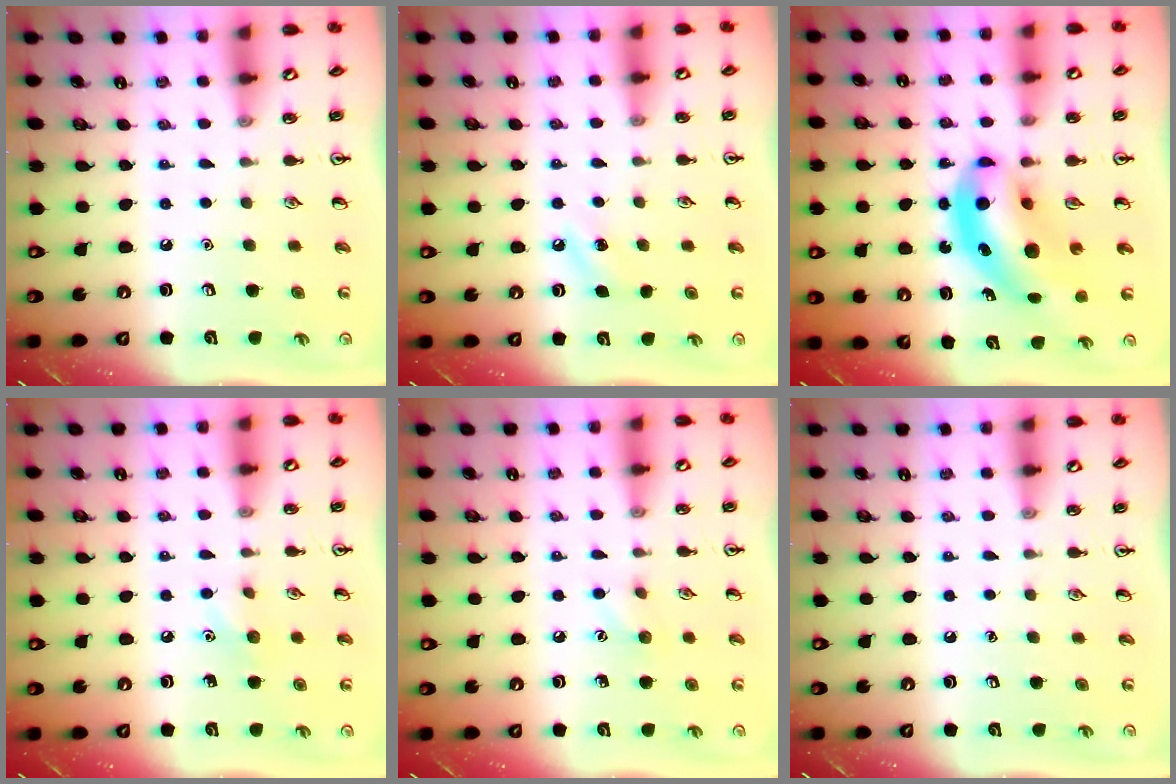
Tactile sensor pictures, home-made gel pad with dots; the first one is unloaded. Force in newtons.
{"total": 5.3, "press": 5.0, "slide": 1.8}
{"total": 11.4, "press": 10.9, "slide": 3.3}
{"total": 5.9, "press": 5.6, "slide": 1.9}
{"total": 5.6, "press": 5.3, "slide": 1.8}
{"total": 0.0}